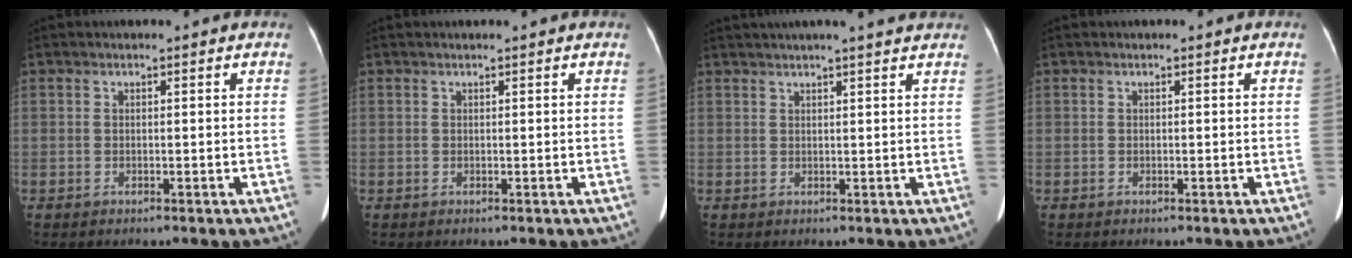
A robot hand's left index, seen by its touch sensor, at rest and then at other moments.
{"total": 0.8, "force": [0.8, 0.0, 0.3], "torque": [-0.005, 0.011, 0.013]}
{"total": 9.6, "force": [8.4, 0.0, 4.7], "torque": [-0.075, 0.025, 0.097]}
{"total": 0.0}